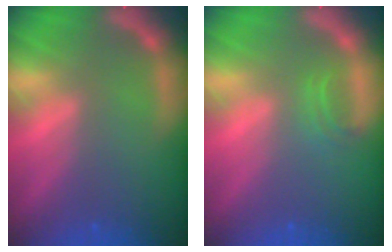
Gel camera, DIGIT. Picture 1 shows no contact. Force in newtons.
{"total": 1.4}